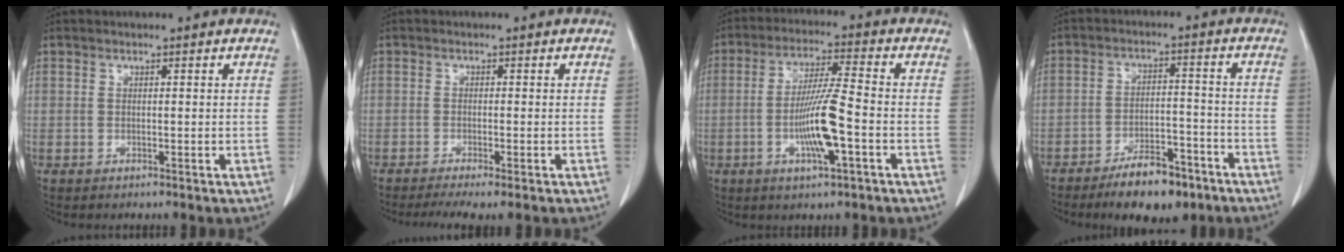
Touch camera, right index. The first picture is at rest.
{"total": 5.0, "force": [-3.7, 0.4, 3.4], "torque": [-0.051, -0.013, -0.056]}
{"total": 9.8, "force": [-2.7, 0.5, 9.4], "torque": [-0.180, -0.007, -0.052]}
{"total": 9.5, "force": [-6.8, 3.4, 5.7], "torque": [-0.086, 0.004, -0.107]}